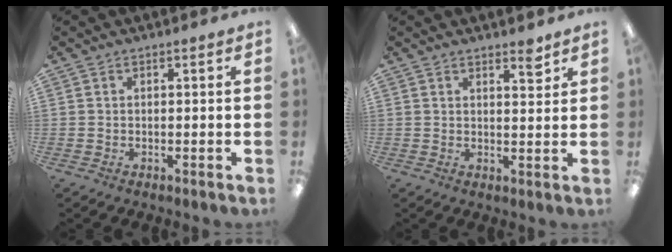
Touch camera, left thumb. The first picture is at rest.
{"total": 3.8, "force": [3.0, 0.9, 2.2], "torque": [-0.017, -0.021, 0.046]}